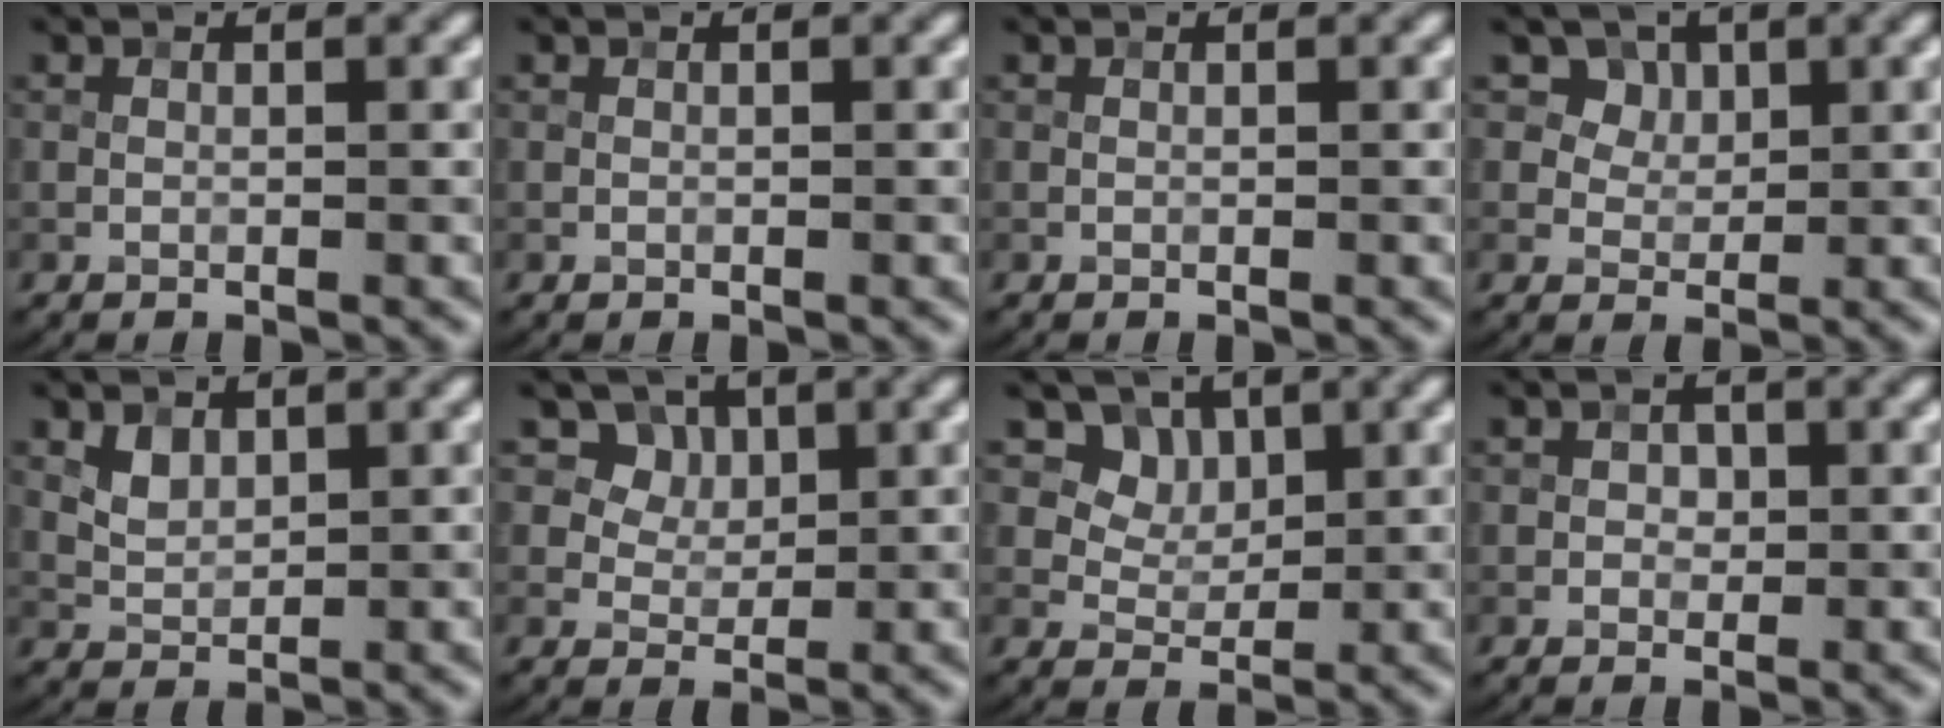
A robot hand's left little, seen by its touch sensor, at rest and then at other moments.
{"total": 0.0}
{"total": 0.0}
{"total": 4.6, "force": [2.7, 3.3, 1.7], "torque": [-0.045, -0.012, 0.049]}
{"total": 1.8, "force": [1.0, 1.2, 1.0], "torque": [-0.018, -0.003, 0.023]}
{"total": 5.9, "force": [3.4, 4.2, 2.4], "torque": [-0.050, -0.007, 0.060]}
{"total": 6.6, "force": [3.5, 4.8, 2.8], "torque": [-0.055, -0.005, 0.067]}
{"total": 1.1, "force": [0.1, 0.9, 0.5], "torque": [-0.004, -0.002, -0.001]}